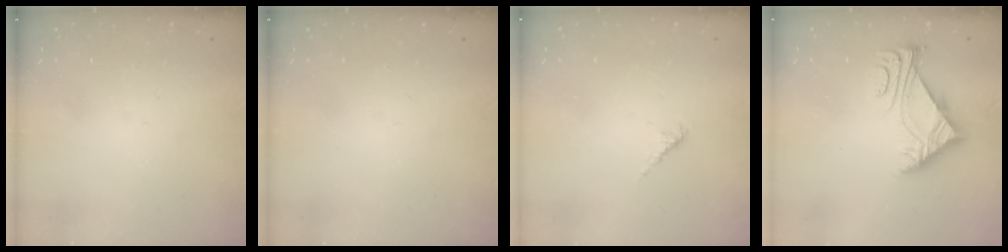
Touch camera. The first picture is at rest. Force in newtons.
{"total": 0.0}
{"total": 2.6, "press": 2.4, "slide": 0.7}
{"total": 5.6, "press": 5.5, "slide": 1.2}